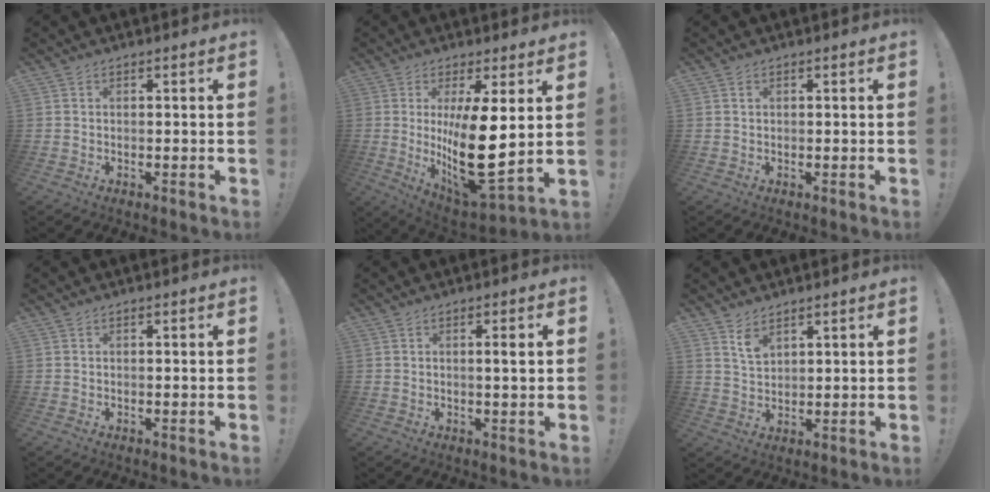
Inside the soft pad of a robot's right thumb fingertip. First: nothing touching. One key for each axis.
{"total": 19.2, "fx": 2.2, "fy": 6.9, "fz": 17.8, "tx": -0.295, "ty": -0.044, "tz": 0.045}
{"total": 0.6, "fx": 0.3, "fy": 0.4, "fz": 0.2, "tx": -0.006, "ty": 0.003, "tz": 0.006}
{"total": 0.0}
{"total": 3.2, "fx": 0.6, "fy": -0.2, "fz": 3.2, "tx": -0.053, "ty": -0.003, "tz": 0.005}
{"total": 5.4, "fx": 4.0, "fy": 2.8, "fz": 2.5, "tx": -0.037, "ty": -0.026, "tz": 0.071}